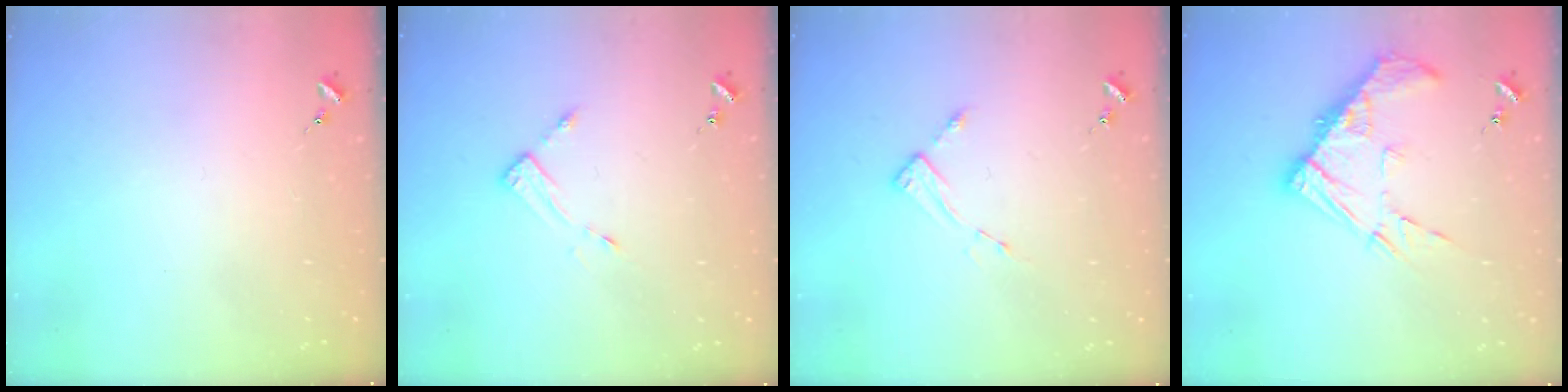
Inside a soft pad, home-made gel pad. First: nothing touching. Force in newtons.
{"total": 3.2, "press": 3.2, "slide": 0.3}
{"total": 3.0, "press": 3.0, "slide": 0.5}
{"total": 13.3, "press": 13.2, "slide": 1.2}